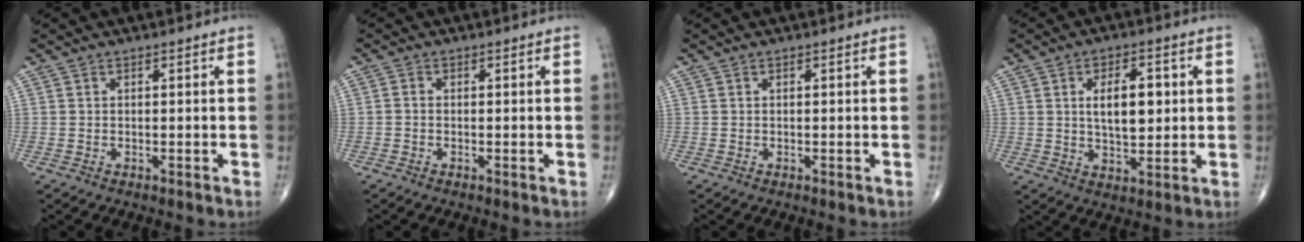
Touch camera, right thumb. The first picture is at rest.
{"total": 0.7, "force": [-0.2, 0.5, 0.4], "torque": [-0.005, 0.000, -0.008]}
{"total": 0.0}
{"total": 8.9, "force": [1.5, 4.4, 7.6], "torque": [-0.105, -0.006, 0.027]}